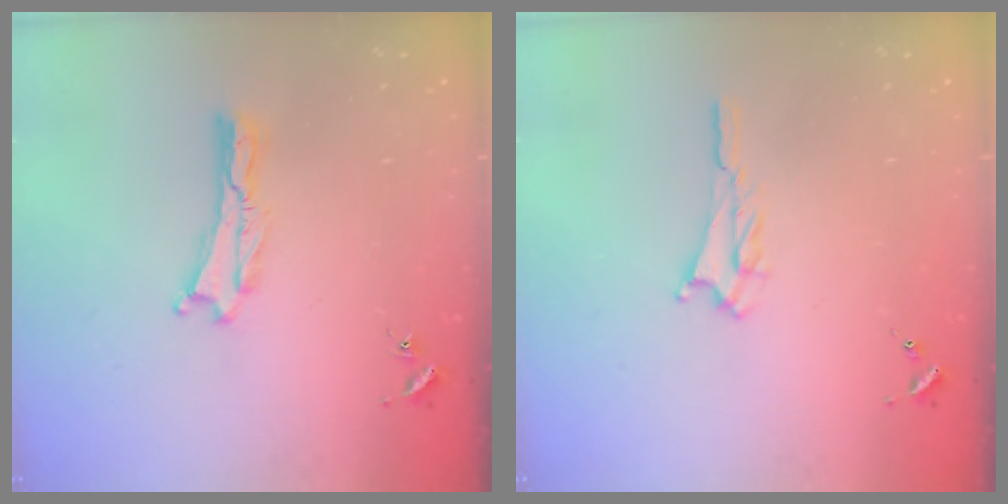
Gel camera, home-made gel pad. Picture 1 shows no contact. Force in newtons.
{"total": 1.7, "press": 1.6, "slide": 0.3}